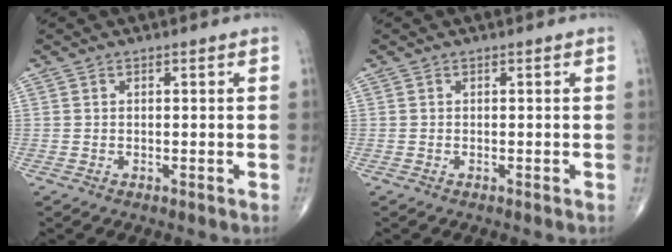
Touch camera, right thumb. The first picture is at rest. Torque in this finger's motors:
{"motor_torque": [0.83, -0.03, -0.12, 0.12, 0.06]}